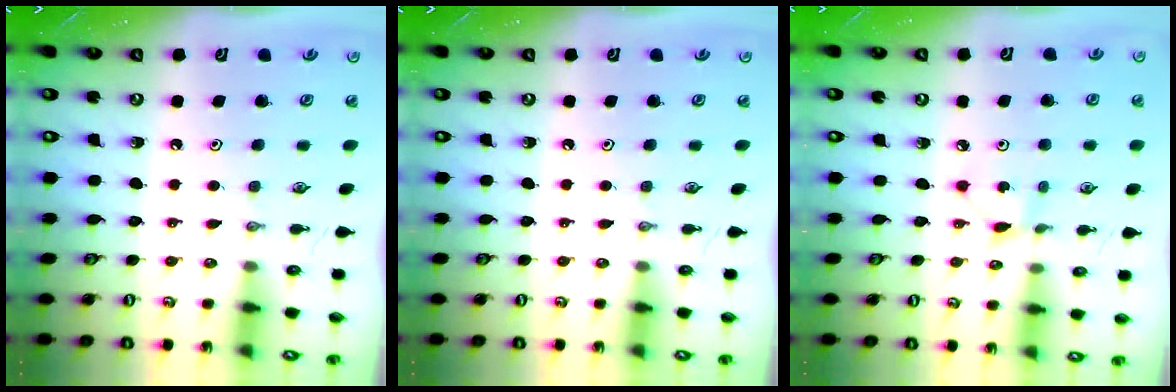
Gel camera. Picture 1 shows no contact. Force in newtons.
{"total": 0.0}
{"total": 2.5, "press": 2.5, "slide": 0.4}